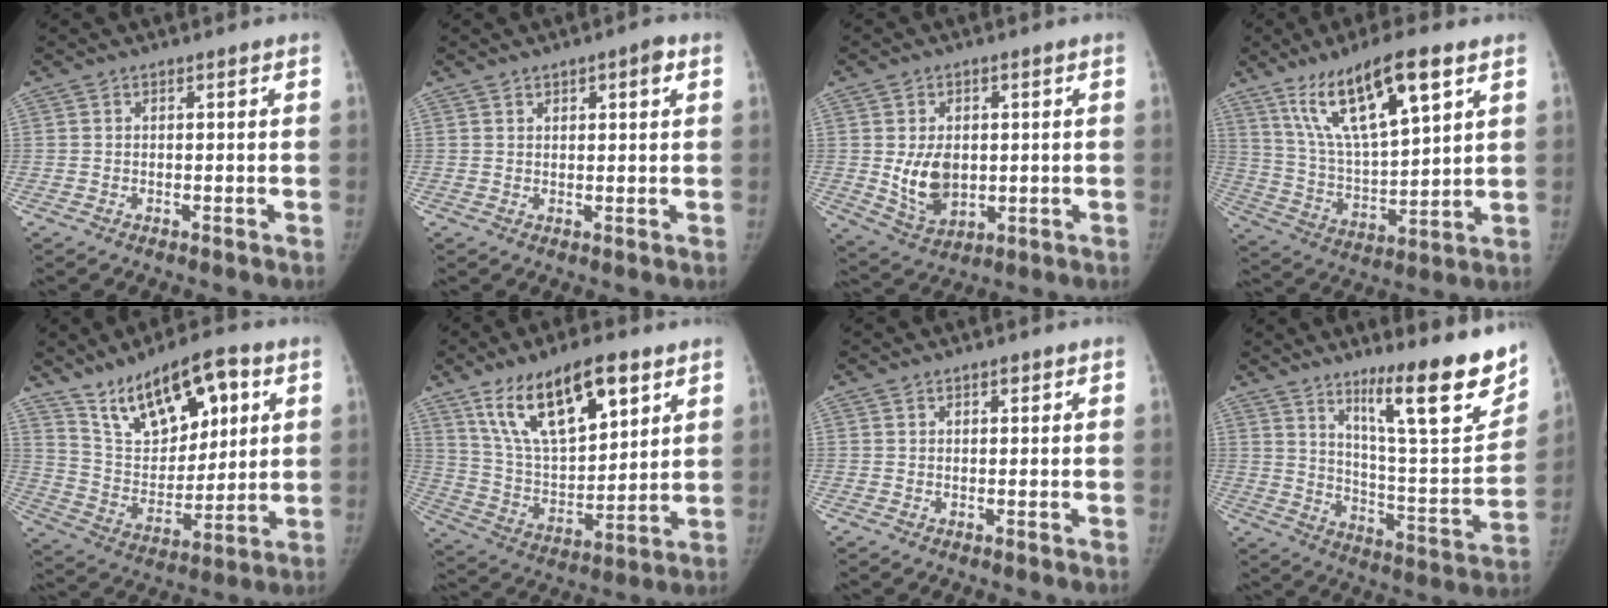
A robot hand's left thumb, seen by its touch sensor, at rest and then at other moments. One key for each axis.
{"total": 3.2, "fx": 1.6, "fy": 1.2, "fz": 2.5, "tx": -0.027, "ty": -0.004, "tz": 0.021}
{"total": 8.8, "fx": 0.2, "fy": 6.2, "fz": 6.3, "tx": -0.084, "ty": -0.015, "tz": 0.020}
{"total": 18.4, "fx": 10.2, "fy": 5.1, "fz": 14.4, "tx": -0.239, "ty": -0.037, "tz": 0.194}
{"total": 18.0, "fx": 9.7, "fy": 8.5, "fz": 12.6, "tx": -0.159, "ty": -0.041, "tz": 0.180}
{"total": 19.9, "fx": 11.0, "fy": 8.5, "fz": 14.2, "tx": -0.206, "ty": -0.042, "tz": 0.207}
{"total": 1.0, "fx": 0.6, "fy": 0.5, "fz": 0.6, "tx": -0.004, "ty": -0.002, "tz": 0.008}
{"total": 21.7, "fx": 13.9, "fy": 3.6, "fz": 16.3, "tx": -0.200, "ty": -0.082, "tz": 0.223}